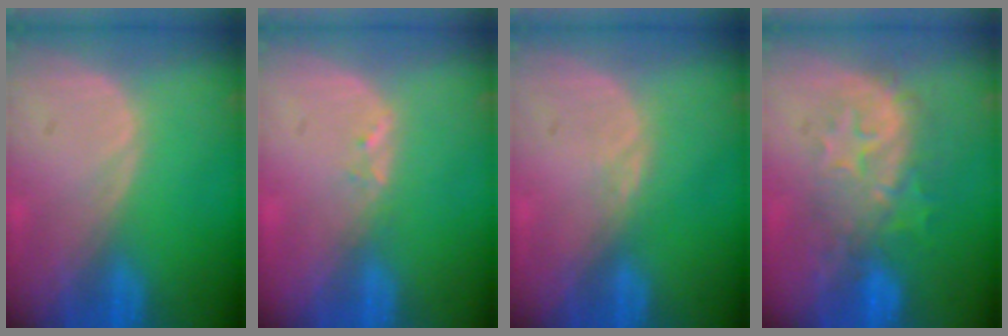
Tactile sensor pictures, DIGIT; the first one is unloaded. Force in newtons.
{"total": 1.4, "press": 1.3, "slide": 0.7}
{"total": 1.1, "press": 1.0, "slide": 0.5}
{"total": 8.5, "press": 8.4, "slide": 1.4}